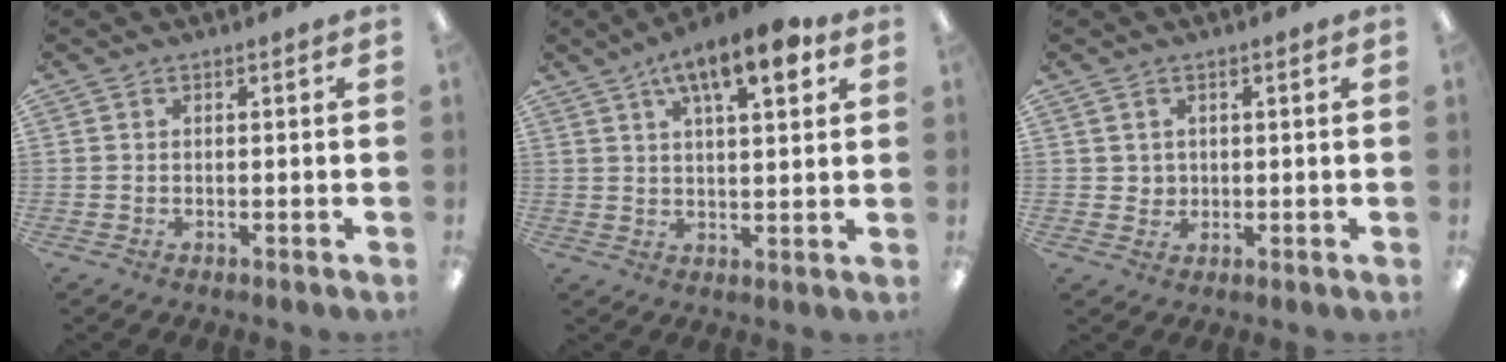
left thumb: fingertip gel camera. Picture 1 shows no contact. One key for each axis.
{"total": 11.4, "fx": 6.3, "fy": 3.9, "fz": 8.6, "tx": -0.127, "ty": -0.025, "tz": 0.104}
{"total": 2.6, "fx": 1.1, "fy": 2.3, "fz": 0.1, "tx": 0.000, "ty": 0.001, "tz": 0.019}